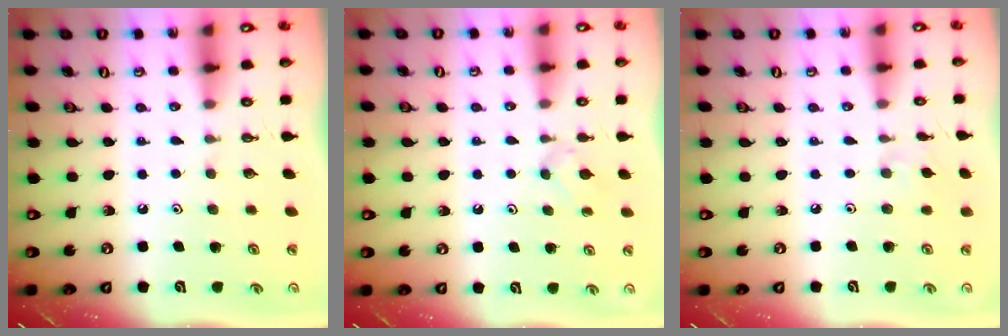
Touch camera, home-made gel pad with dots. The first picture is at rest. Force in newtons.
{"total": 3.3, "press": 3.2, "slide": 0.6}
{"total": 2.4, "press": 2.4, "slide": 0.6}